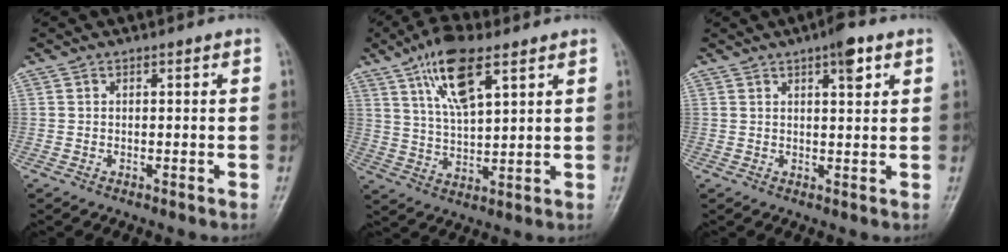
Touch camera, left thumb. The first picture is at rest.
{"total": 11.8, "force": [6.3, 4.2, 9.0], "torque": [-0.155, -0.021, 0.121]}
{"total": 4.6, "force": [2.4, 1.4, 3.6], "torque": [-0.046, -0.007, 0.034]}